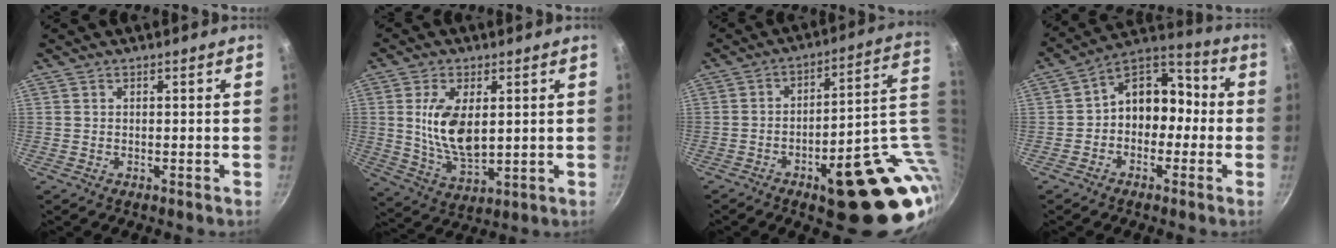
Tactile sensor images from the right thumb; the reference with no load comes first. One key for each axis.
{"total": 11.3, "fx": 2.0, "fy": 5.8, "fz": 9.5, "tx": -0.175, "ty": -0.018, "tz": 0.046}
{"total": 25.2, "fx": -3.7, "fy": 10.3, "fz": 22.6, "tx": -0.222, "ty": 0.012, "tz": -0.027}
{"total": 11.9, "fx": -1.2, "fy": 9.1, "fz": 7.6, "tx": -0.058, "ty": 0.062, "tz": -0.039}